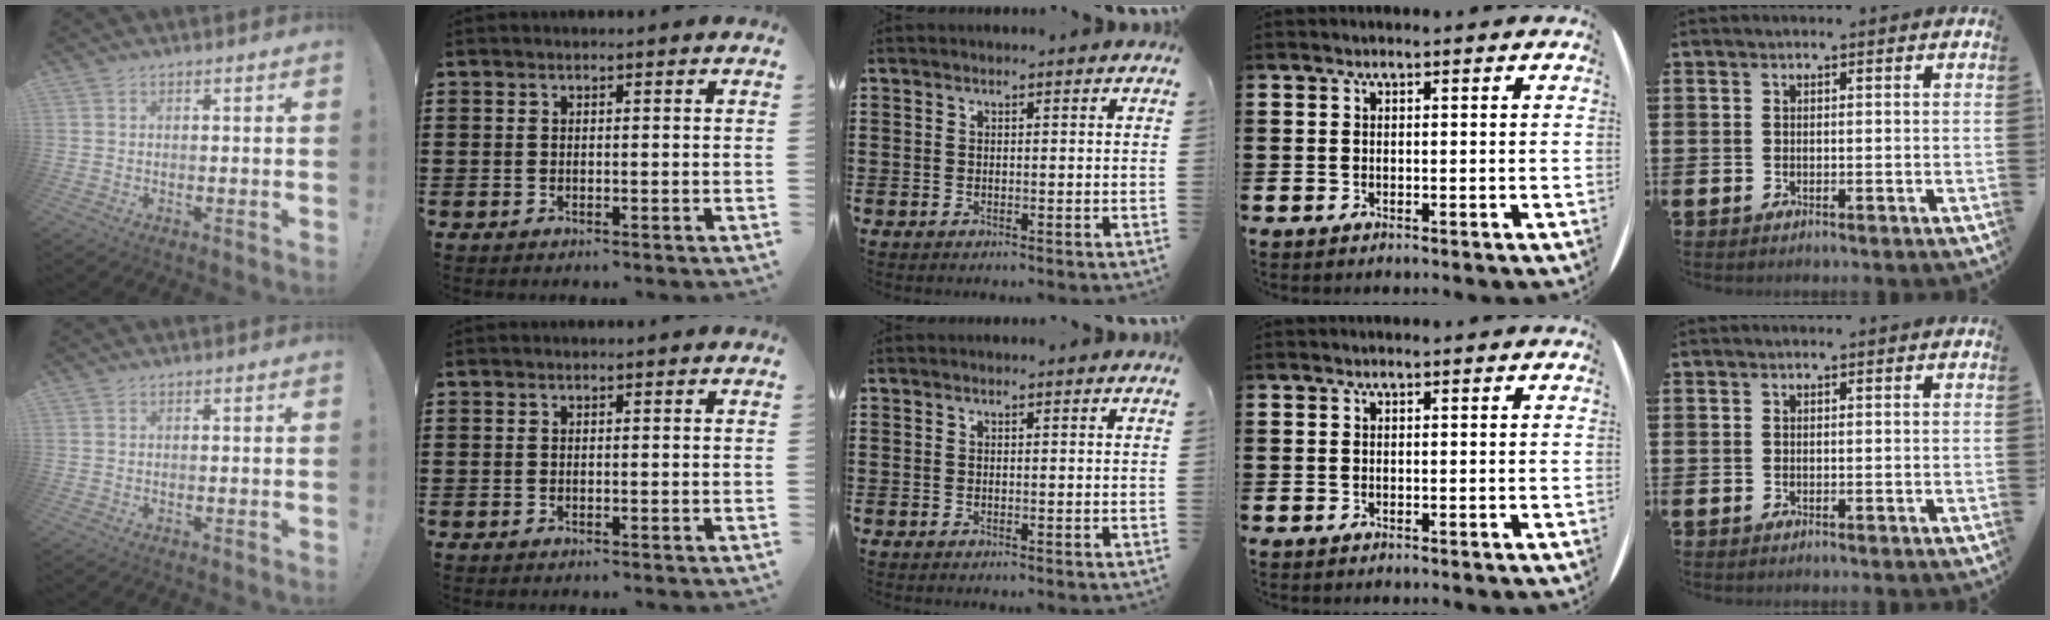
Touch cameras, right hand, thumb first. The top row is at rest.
{}